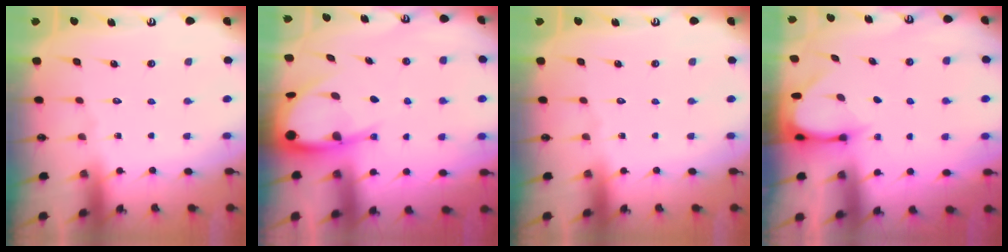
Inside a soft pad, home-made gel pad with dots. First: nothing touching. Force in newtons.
{"total": 10.7, "press": 10.7, "slide": 1.3}
{"total": 0.0}
{"total": 3.7, "press": 3.7, "slide": 0.3}